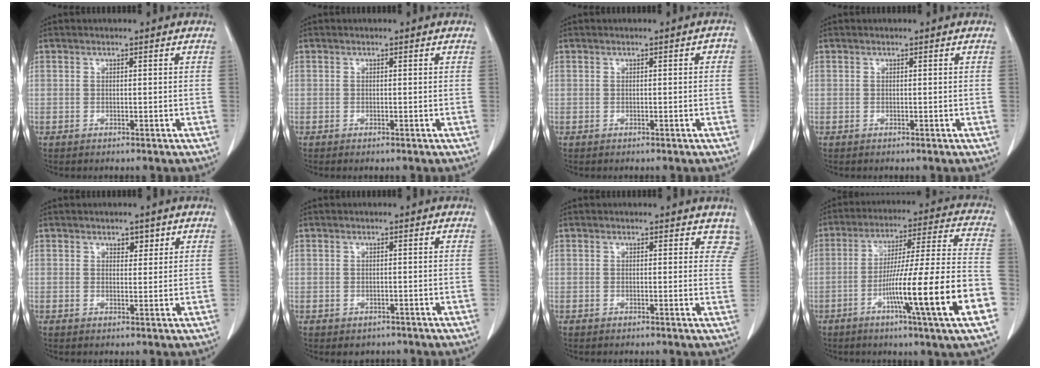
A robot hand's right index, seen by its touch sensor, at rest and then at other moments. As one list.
[{"total": 0.0}, {"total": 1.0, "force": [0.0, 0.4, 1.0], "torque": [-0.006, 0.004, -0.001]}, {"total": 0.0}, {"total": 1.9, "force": [1.2, 1.1, 0.9], "torque": [-0.009, -0.002, 0.017]}, {"total": 1.6, "force": [-0.9, 1.2, 0.3], "torque": [-0.005, 0.001, -0.007]}, {"total": 4.2, "force": [3.5, 2.1, 0.8], "torque": [0.021, -0.007, 0.015]}, {"total": 19.3, "force": [-7.2, -0.8, 17.8], "torque": [-0.273, -0.009, -0.117]}]